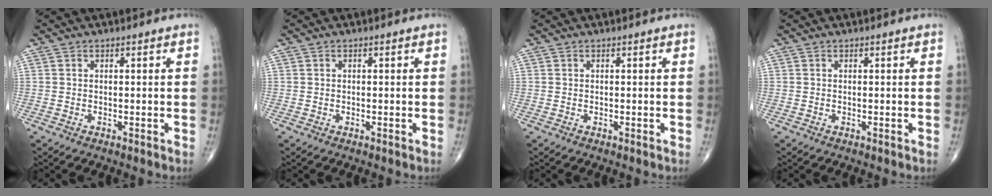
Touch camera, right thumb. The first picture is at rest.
{"total": 0.0}
{"total": 0.0}
{"total": 0.0}